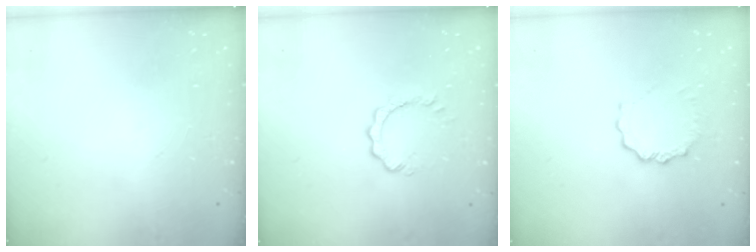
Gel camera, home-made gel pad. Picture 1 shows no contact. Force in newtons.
{"total": 2.8, "press": 2.8, "slide": 0.3}
{"total": 4.5, "press": 4.4, "slide": 0.5}